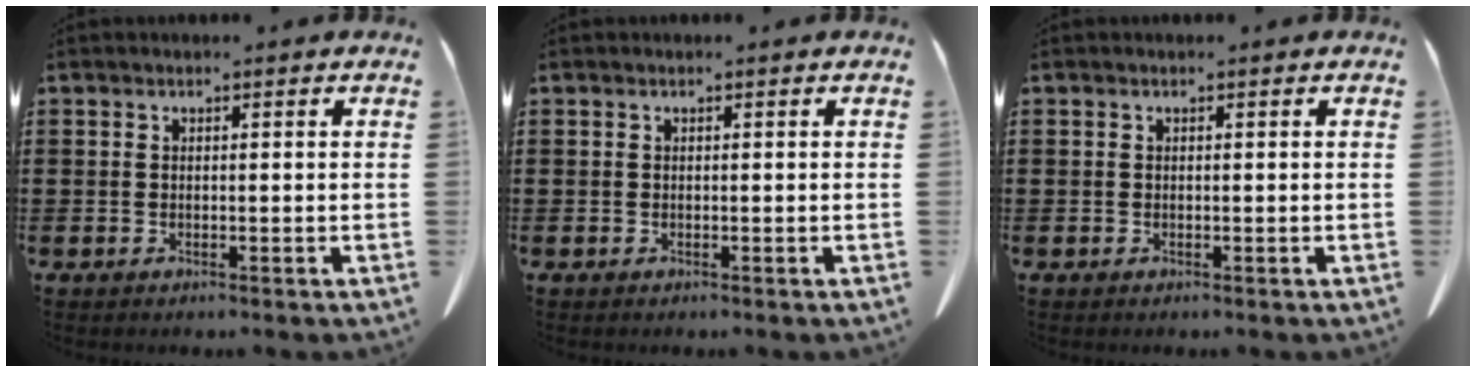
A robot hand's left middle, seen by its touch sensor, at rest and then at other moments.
{"total": 0.0}
{"total": 0.0}